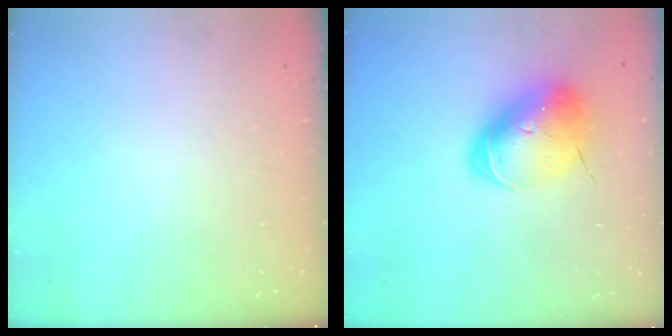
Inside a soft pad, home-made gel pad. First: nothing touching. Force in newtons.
{"total": 13.0, "press": 12.8, "slide": 2.4}